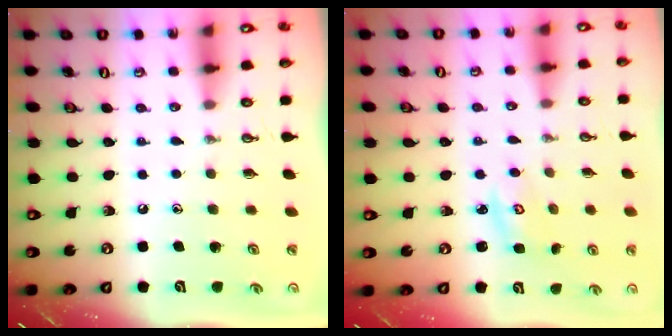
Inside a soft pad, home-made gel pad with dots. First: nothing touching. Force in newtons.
{"total": 2.9, "press": 2.9, "slide": 0.4}